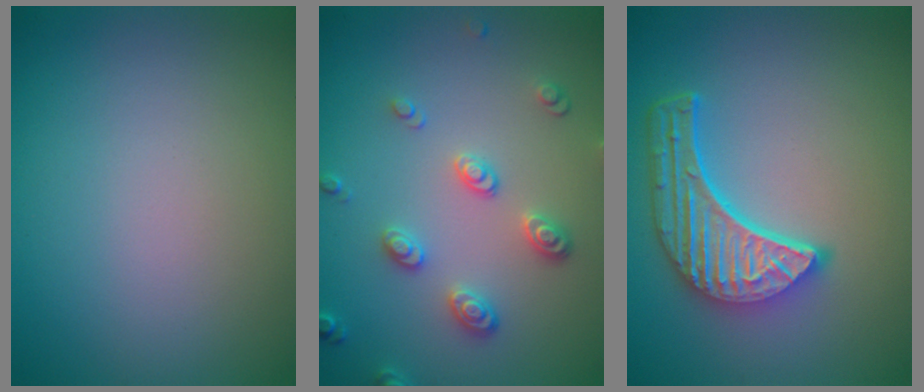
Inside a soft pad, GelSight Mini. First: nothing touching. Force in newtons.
{"total": 3.1, "press": 2.7, "slide": 1.4}
{"total": 6.0, "press": 4.5, "slide": 4.0}